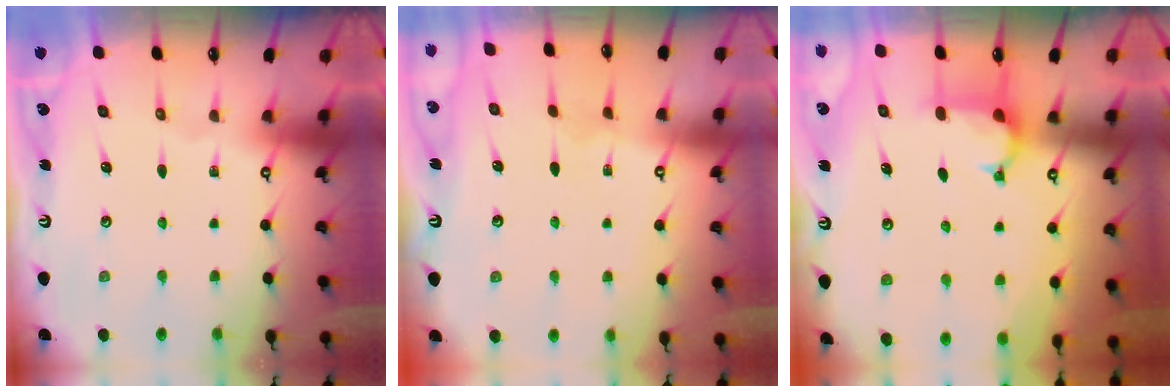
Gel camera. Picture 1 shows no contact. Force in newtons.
{"total": 4.2, "press": 4.2, "slide": 0.1}
{"total": 1.7, "press": 1.6, "slide": 0.5}